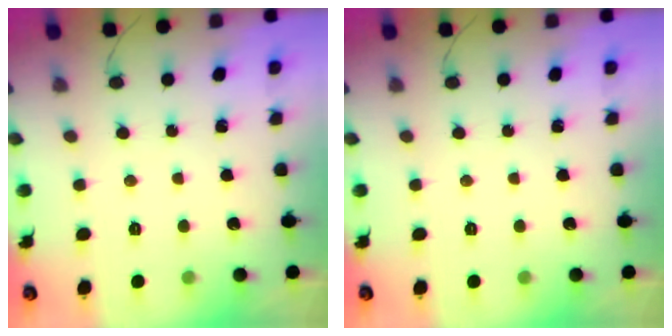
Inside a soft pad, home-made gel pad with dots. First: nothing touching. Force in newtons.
{"total": 0.0}